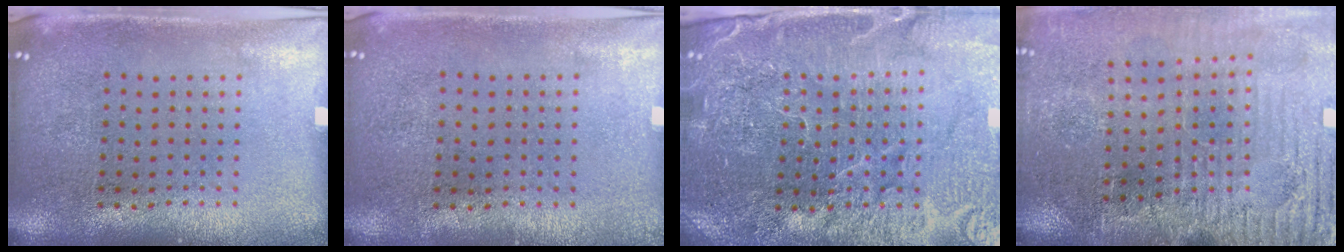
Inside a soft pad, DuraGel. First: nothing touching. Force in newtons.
{"total": 0.0}
{"total": 5.0, "press": 4.7, "slide": 1.8}
{"total": 3.6, "press": 3.5, "slide": 0.9}